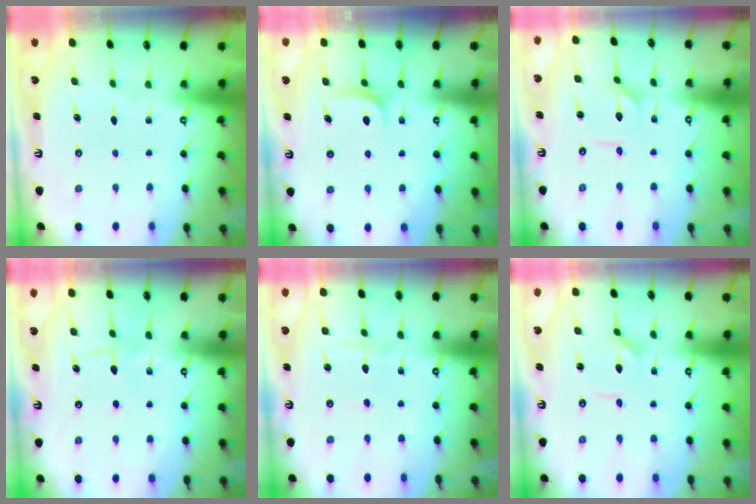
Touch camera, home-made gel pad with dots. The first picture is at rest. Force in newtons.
{"total": 5.5, "press": 5.5, "slide": 0.3}
{"total": 2.2, "press": 2.2, "slide": 0.4}
{"total": 6.1, "press": 6.1, "slide": 0.3}
{"total": 2.3, "press": 2.3, "slide": 0.3}
{"total": 1.7, "press": 1.6, "slide": 0.2}